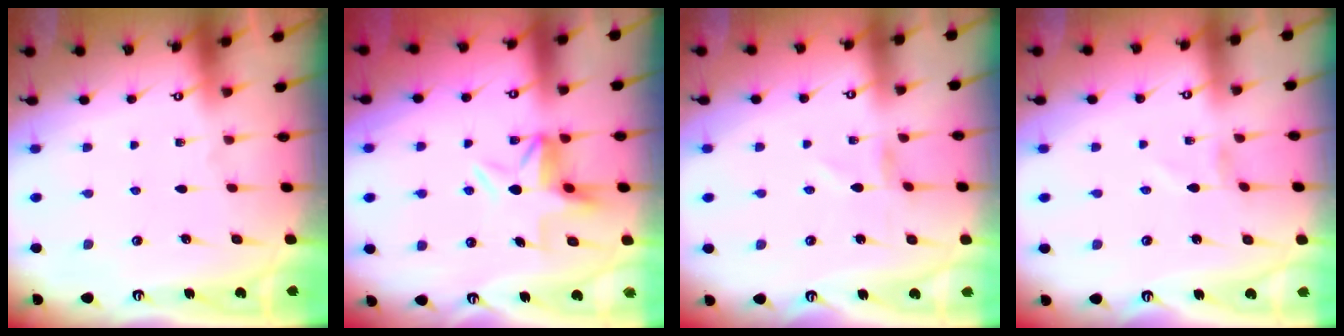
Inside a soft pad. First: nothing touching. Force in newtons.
{"total": 6.6, "press": 6.3, "slide": 1.7}
{"total": 0.0}
{"total": 1.4, "press": 1.4, "slide": 0.2}